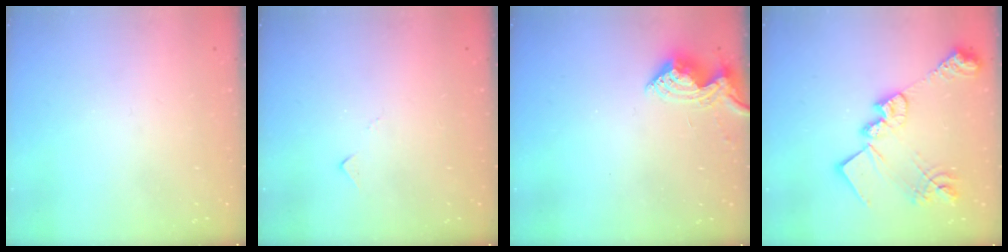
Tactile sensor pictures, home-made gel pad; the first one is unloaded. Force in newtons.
{"total": 5.6, "press": 5.6, "slide": 0.3}
{"total": 10.1, "press": 10.1, "slide": 0.4}
{"total": 21.7, "press": 21.7, "slide": 1.2}